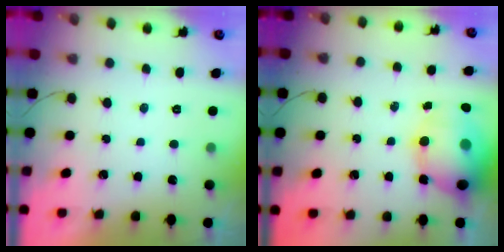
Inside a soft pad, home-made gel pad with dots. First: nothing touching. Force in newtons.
{"total": 15.9, "press": 15.5, "slide": 3.9}